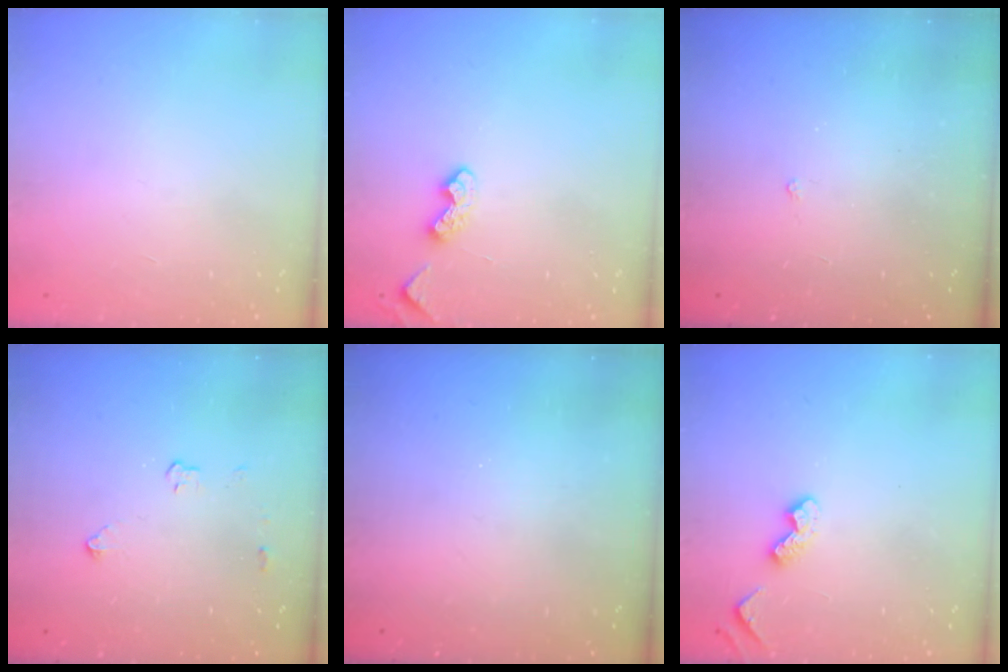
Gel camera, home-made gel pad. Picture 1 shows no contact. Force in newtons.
{"total": 4.5, "press": 4.5, "slide": 0.6}
{"total": 1.1, "press": 1.1, "slide": 0.3}
{"total": 2.9, "press": 2.9, "slide": 0.5}
{"total": 0.0}
{"total": 4.7, "press": 4.7, "slide": 0.8}